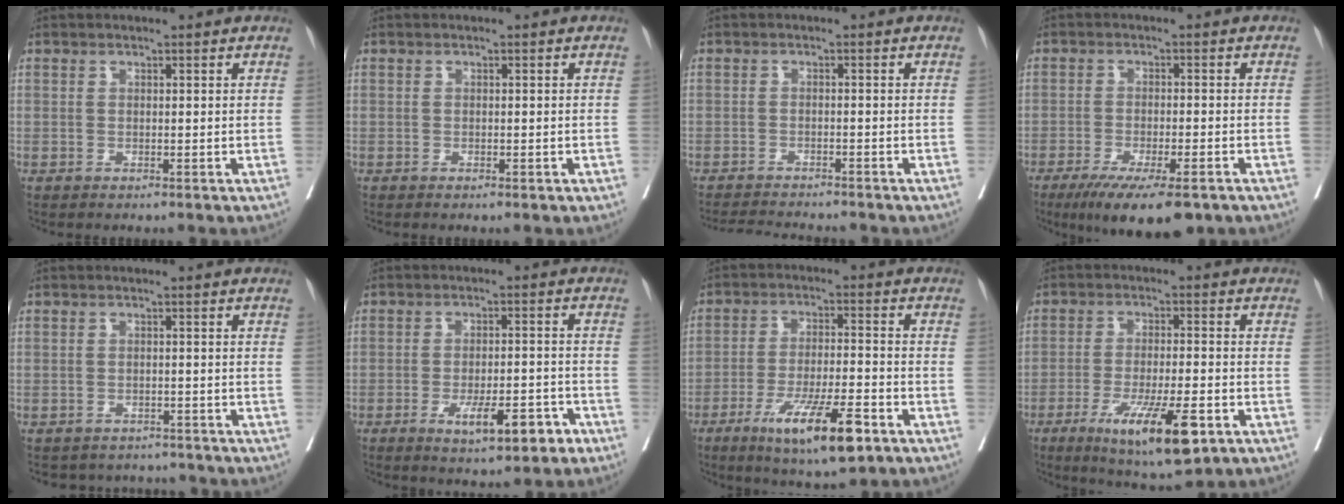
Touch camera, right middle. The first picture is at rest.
{"total": 0.8, "force": [-0.5, 0.3, 0.5], "torque": [-0.011, -0.001, -0.006]}
{"total": 6.9, "force": [-6.6, 0.3, 2.0], "torque": [-0.025, -0.009, -0.102]}
{"total": 11.5, "force": [-8.0, 2.4, 7.9], "torque": [-0.115, -0.021, -0.124]}
{"total": 5.4, "force": [-5.1, 1.8, -0.2], "torque": [0.007, 0.013, -0.064]}
{"total": 7.9, "force": [-4.2, 2.0, 6.4], "torque": [-0.093, -0.001, -0.057]}
{"total": 12.3, "force": [-6.8, 1.8, 10.1], "torque": [-0.173, -0.021, -0.108]}
{"total": 12.4, "force": [-6.0, 2.2, 10.7], "torque": [-0.176, -0.026, -0.088]}